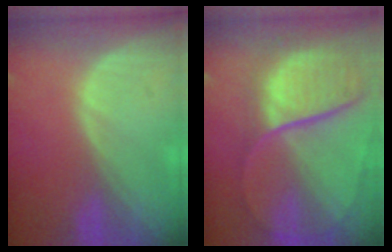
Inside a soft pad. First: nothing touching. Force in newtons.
{"total": 11.4, "press": 9.5, "slide": 6.4}